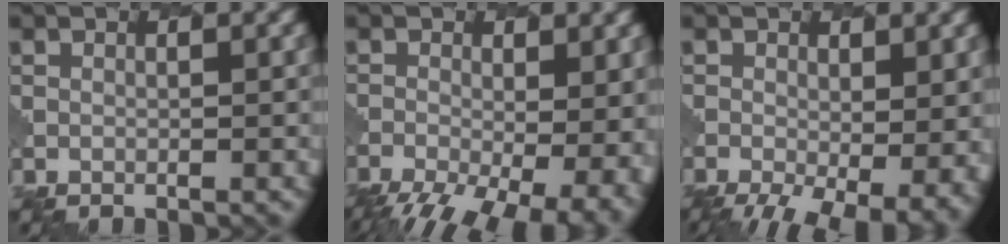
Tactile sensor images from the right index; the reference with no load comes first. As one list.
[{"total": 12.8, "force": [-6.9, 6.2, 8.9], "torque": [-0.129, -0.042, -0.074]}, {"total": 8.2, "force": [-2.8, 3.6, 6.8], "torque": [-0.098, -0.029, -0.033]}]